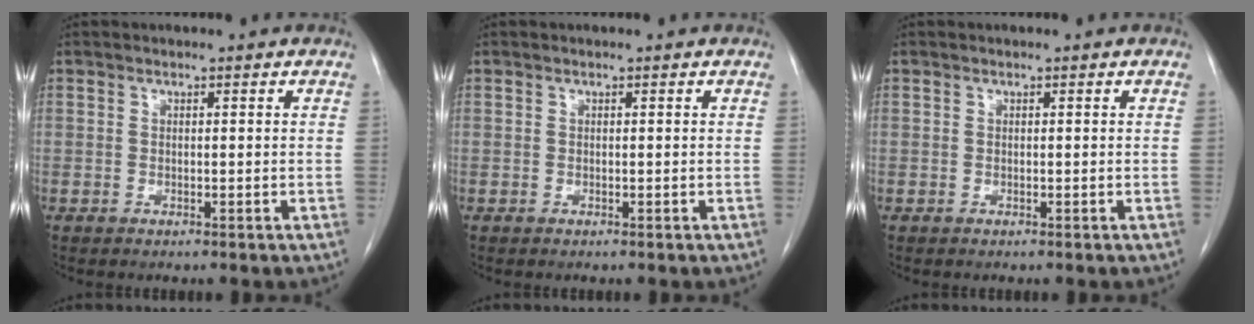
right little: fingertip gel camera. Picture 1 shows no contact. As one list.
[{"total": 0.0}, {"total": 0.0}]